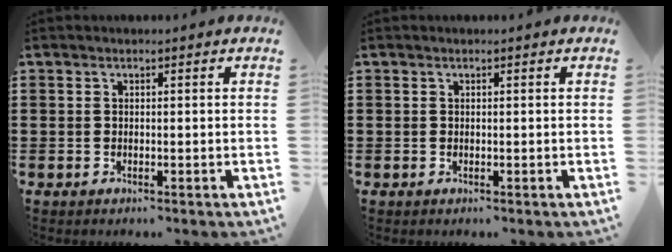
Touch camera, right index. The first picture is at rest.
{"total": 0.0}